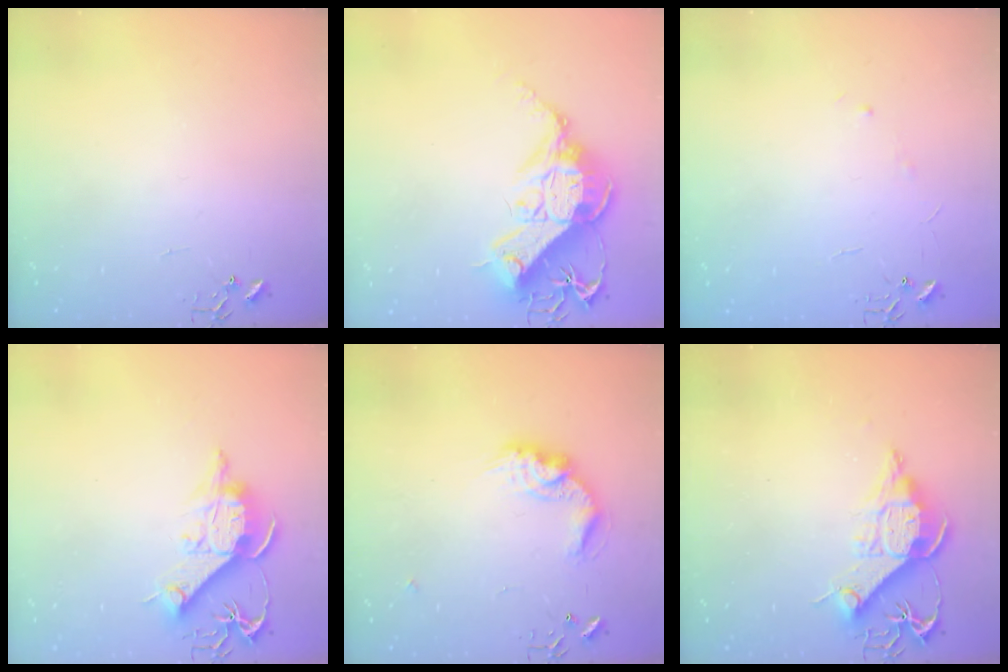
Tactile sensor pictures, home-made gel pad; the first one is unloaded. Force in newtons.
{"total": 16.9, "press": 16.7, "slide": 2.5}
{"total": 3.4, "press": 3.4, "slide": 0.6}
{"total": 11.5, "press": 11.4, "slide": 1.3}
{"total": 13.9, "press": 13.9, "slide": 0.3}
{"total": 11.9, "press": 11.7, "slide": 1.8}